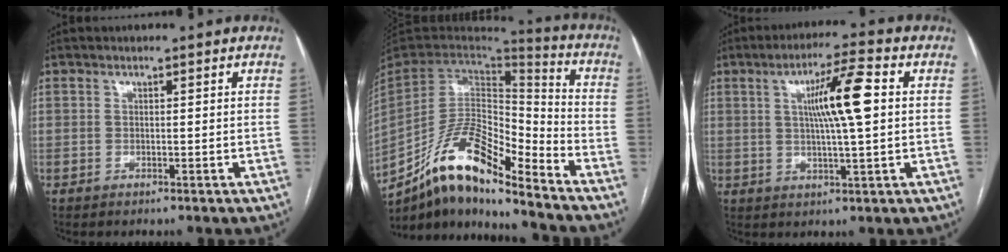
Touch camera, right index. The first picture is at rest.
{"total": 17.2, "force": [-12.4, 4.4, 11.1], "torque": [-0.211, 0.023, -0.223]}
{"total": 9.5, "force": [1.7, 0.3, 9.3], "torque": [-0.161, 0.008, 0.029]}